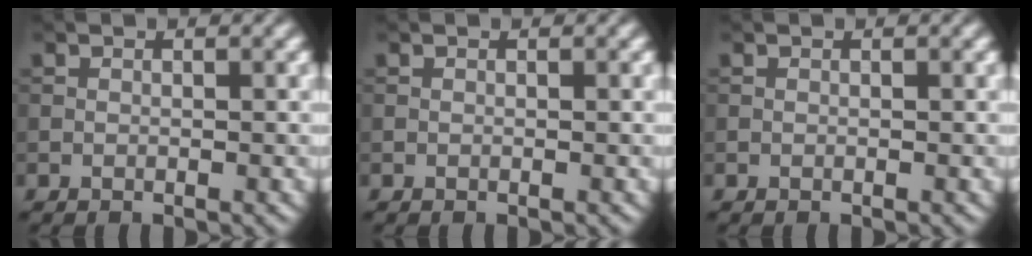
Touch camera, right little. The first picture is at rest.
{"total": 0.0}
{"total": 0.0}